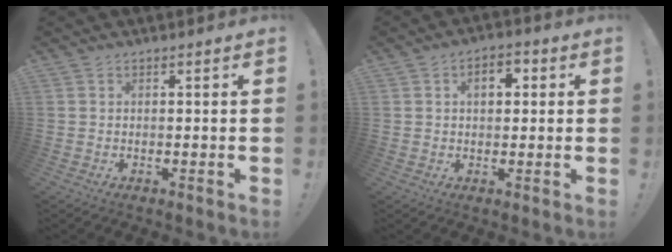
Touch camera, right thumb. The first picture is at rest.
{"total": 5.0, "force": [0.9, 3.2, 3.7], "torque": [-0.039, 0.001, 0.006]}